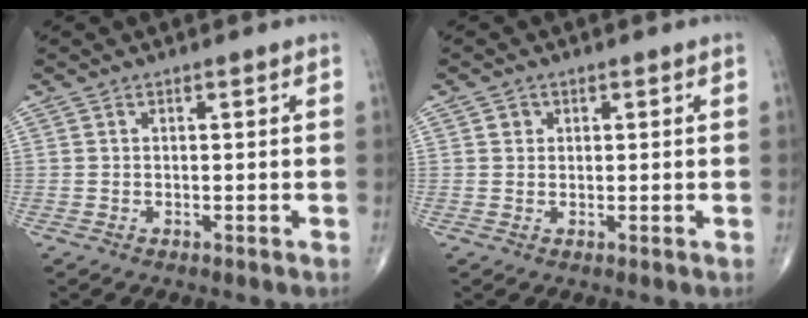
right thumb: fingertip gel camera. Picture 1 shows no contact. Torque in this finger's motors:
{"motor_torque": [0.14, 0.69, 0.36, 0.21, 0.04]}